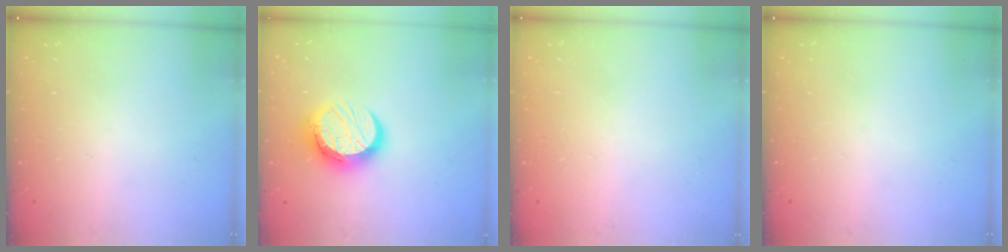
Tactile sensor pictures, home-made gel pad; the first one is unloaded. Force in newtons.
{"total": 12.4, "press": 12.4, "slide": 0.9}
{"total": 0.5, "press": 0.5, "slide": 0.1}
{"total": 0.0}